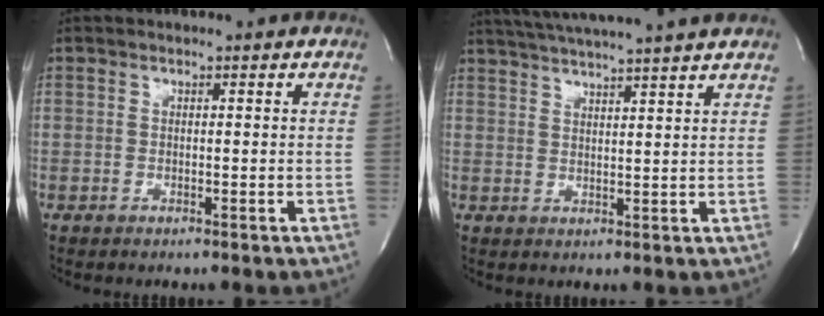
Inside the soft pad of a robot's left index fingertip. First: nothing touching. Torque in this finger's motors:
{"motor_torque": [-0.13, -0.33, 0.66, 0.18]}